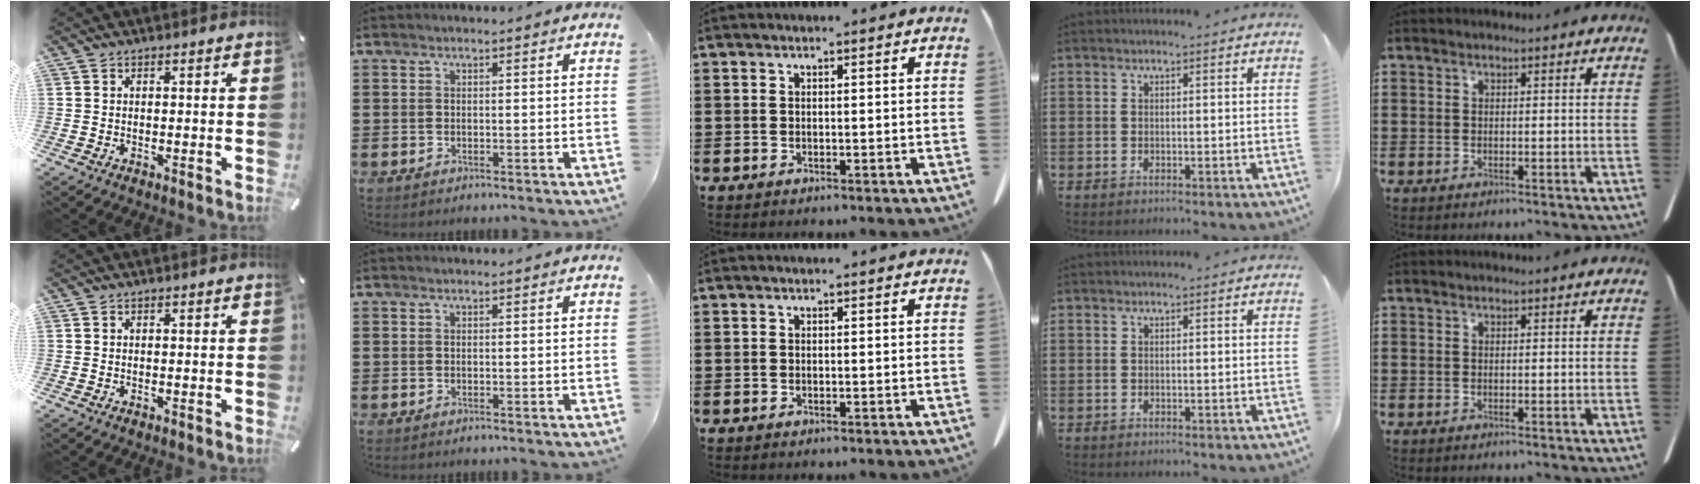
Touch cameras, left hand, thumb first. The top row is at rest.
{}